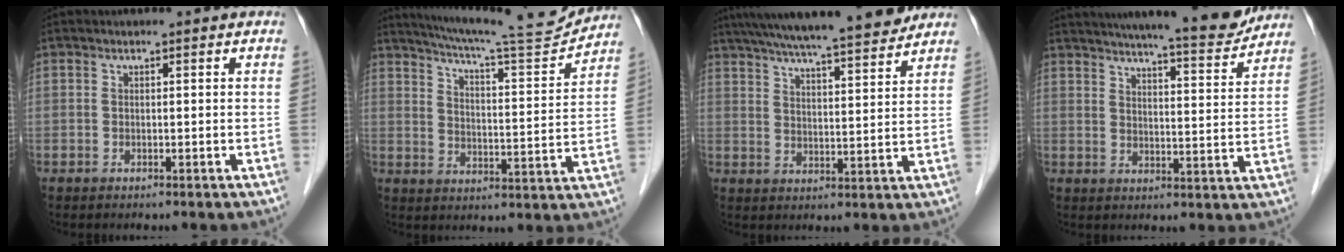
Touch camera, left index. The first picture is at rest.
{"total": 15.4, "force": [14.5, -0.3, 5.1], "torque": [-0.090, -0.030, 0.205]}
{"total": 19.3, "force": [16.8, 1.3, 9.4], "torque": [-0.158, 0.018, 0.244]}
{"total": 15.7, "force": [14.1, 0.8, 6.8], "torque": [-0.101, -0.016, 0.186]}